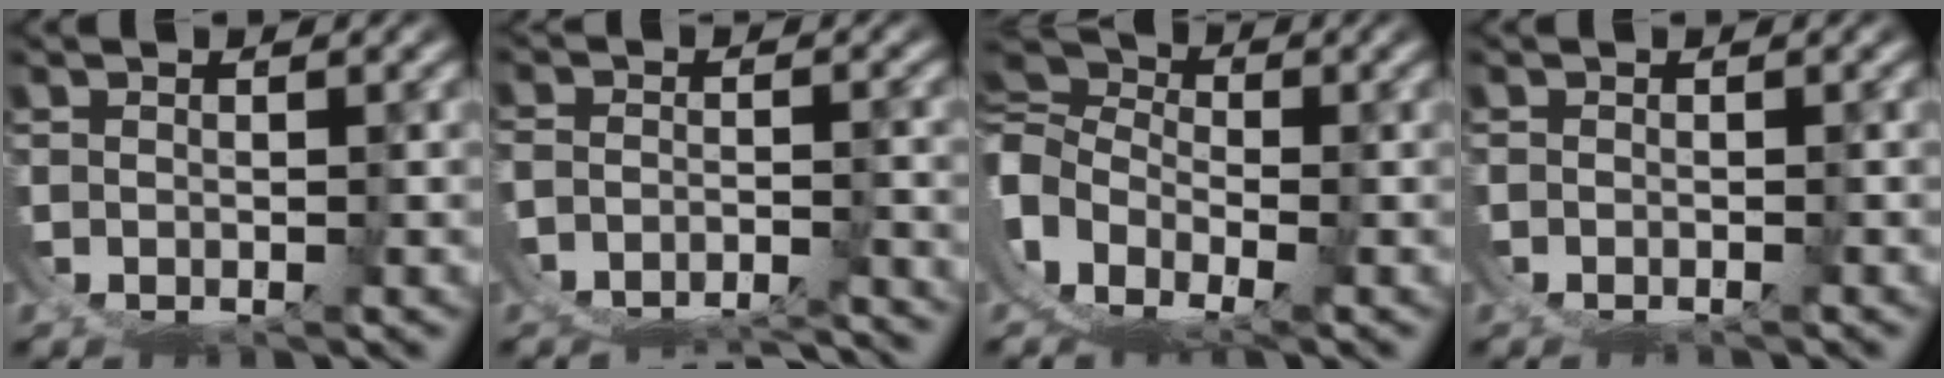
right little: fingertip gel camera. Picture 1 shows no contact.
{"total": 7.8, "force": [-7.2, 2.4, 2.1], "torque": [-0.027, -0.025, -0.105]}
{"total": 12.7, "force": [-1.7, 10.8, 6.5], "torque": [-0.159, -0.037, -0.036]}
{"total": 1.1, "force": [-1.0, -0.1, -0.2], "torque": [0.007, -0.004, -0.015]}